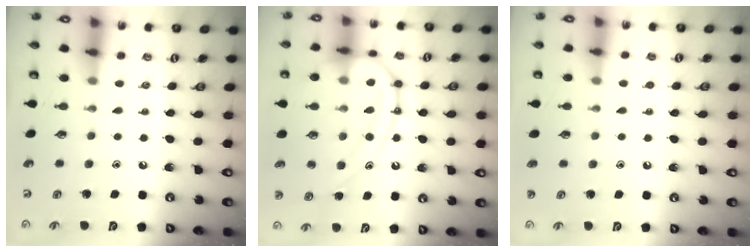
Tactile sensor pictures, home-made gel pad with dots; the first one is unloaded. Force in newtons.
{"total": 16.0, "press": 16.0, "slide": 1.5}
{"total": 1.0, "press": 1.0, "slide": 0.1}